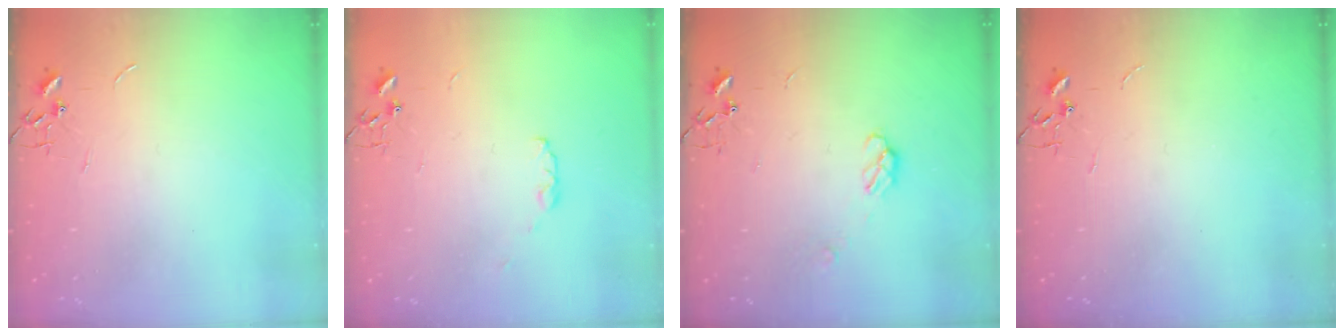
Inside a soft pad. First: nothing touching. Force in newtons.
{"total": 3.5, "press": 3.5, "slide": 0.5}
{"total": 5.1, "press": 5.1, "slide": 0.5}
{"total": 0.0}